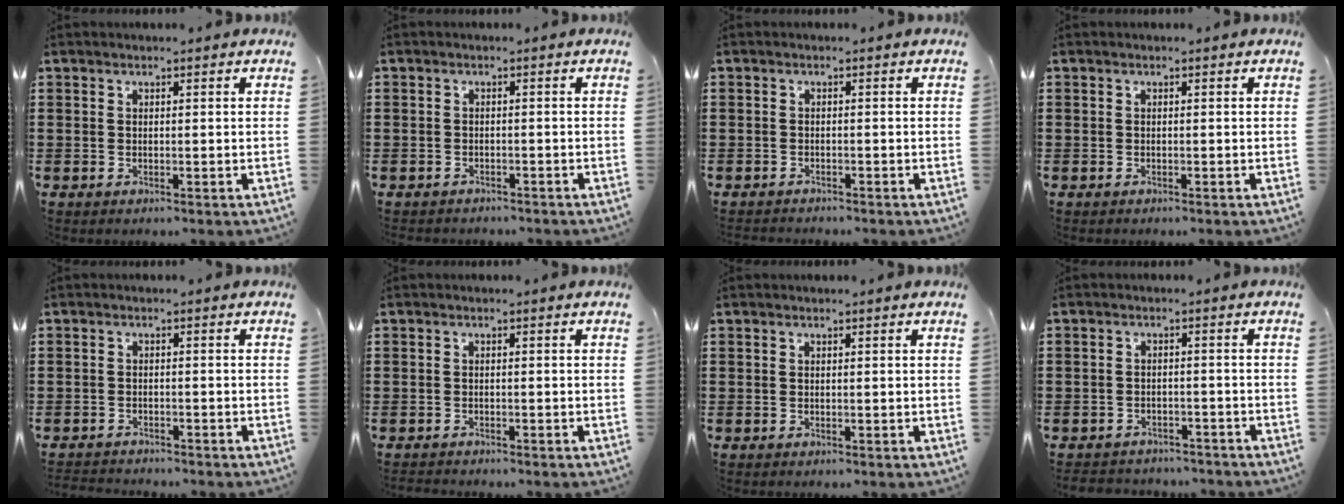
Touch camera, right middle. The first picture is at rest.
{"total": 1.5, "force": [-1.4, 0.5, -0.2], "torque": [0.000, 0.002, -0.033]}
{"total": 1.1, "force": [-1.0, 0.2, -0.1], "torque": [0.000, 0.002, -0.024]}
{"total": 0.5, "force": [-0.4, 0.3, 0.0], "torque": [0.000, 0.003, -0.009]}
{"total": 1.7, "force": [-1.7, 0.2, -0.2], "torque": [-0.002, 0.001, -0.039]}
{"total": 0.9, "force": [-0.9, 0.2, -0.1], "torque": [0.000, 0.002, -0.020]}
{"total": 0.0}
{"total": 2.6, "force": [-2.5, 0.6, -0.4], "torque": [-0.001, 0.000, -0.057]}